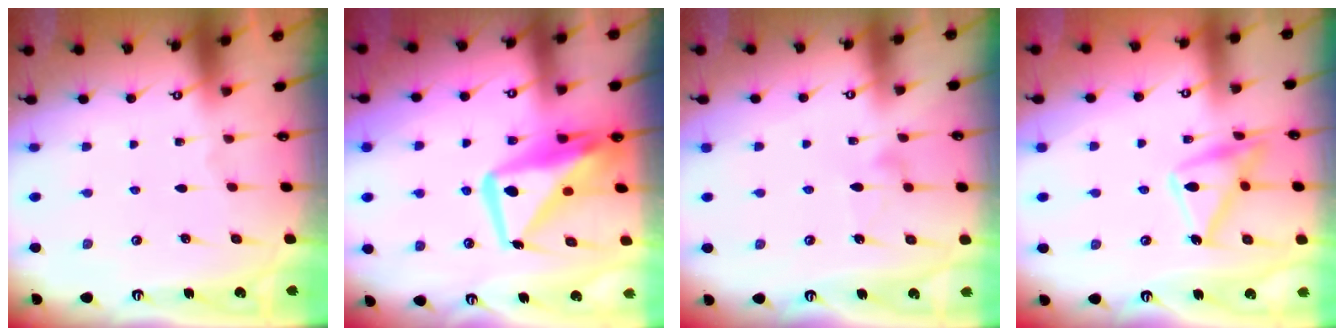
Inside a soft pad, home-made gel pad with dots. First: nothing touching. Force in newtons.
{"total": 14.9, "press": 14.8, "slide": 1.3}
{"total": 7.7, "press": 7.7, "slide": 0.4}
{"total": 16.9, "press": 16.8, "slide": 1.0}